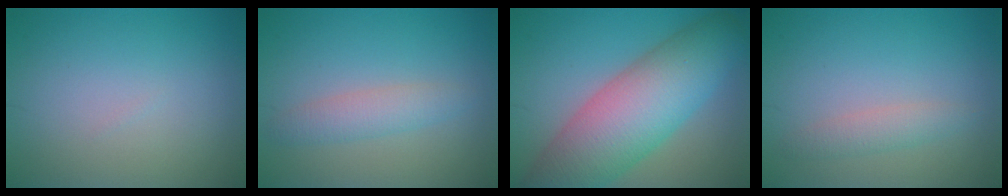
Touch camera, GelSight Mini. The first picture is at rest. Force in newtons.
{"total": 2.5, "press": 2.5, "slide": 0.2}
{"total": 10.7, "press": 10.7, "slide": 0.6}
{"total": 1.7, "press": 1.7, "slide": 0.1}